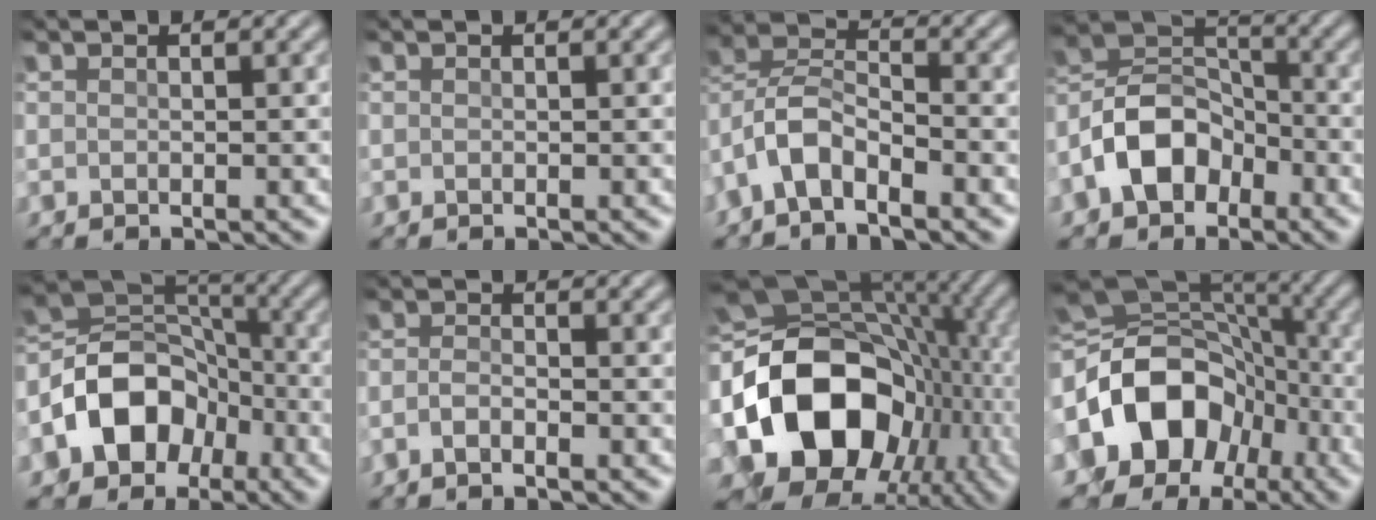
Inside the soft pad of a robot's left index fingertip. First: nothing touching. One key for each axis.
{"total": 0.0}
{"total": 4.3, "fx": -2.8, "fy": 1.7, "fz": 2.8, "tx": -0.059, "ty": 0.013, "tz": -0.063}
{"total": 7.1, "fx": -3.5, "fy": 4.7, "fz": 4.0, "tx": -0.076, "ty": 0.013, "tz": -0.077}
{"total": 8.9, "fx": -3.7, "fy": 6.4, "fz": 4.9, "tx": -0.077, "ty": 0.011, "tz": -0.071}
{"total": 1.2, "fx": -0.8, "fy": 0.0, "fz": 0.9, "tx": -0.026, "ty": 0.007, "tz": -0.018}
{"total": 17.0, "fx": -2.1, "fy": 12.4, "fz": 11.4, "tx": -0.212, "ty": -0.007, "tz": -0.029}
{"total": 12.8, "fx": -3.1, "fy": 9.6, "fz": 7.9, "tx": -0.155, "ty": -0.007, "tz": -0.048}